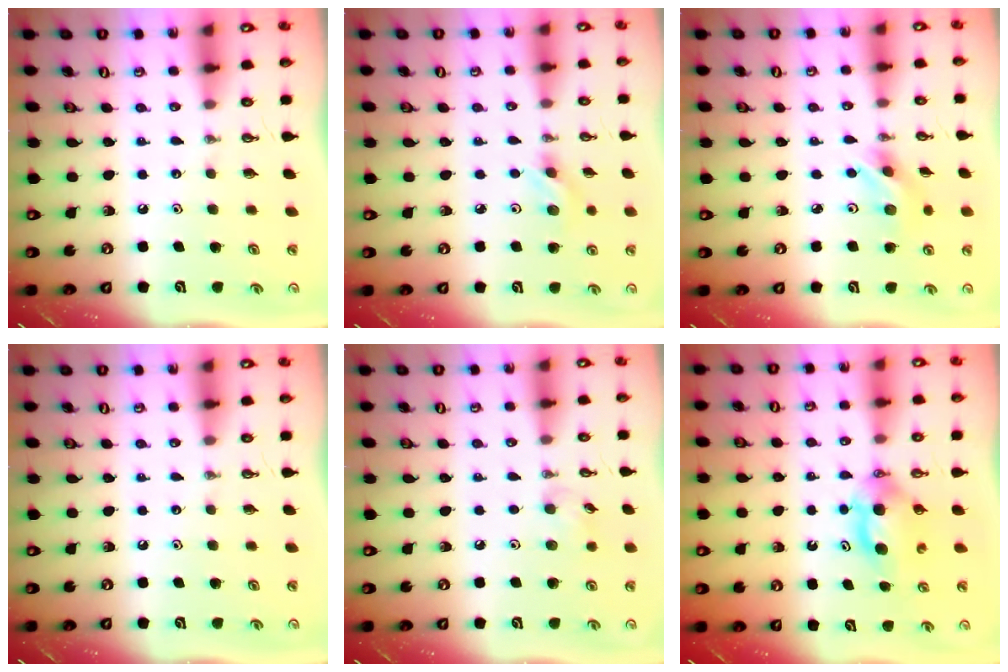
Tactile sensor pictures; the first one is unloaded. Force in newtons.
{"total": 8.5, "press": 6.6, "slide": 5.3}
{"total": 6.4, "press": 6.4, "slide": 0.2}
{"total": 0.0}
{"total": 5.7, "press": 5.5, "slide": 1.4}
{"total": 6.9, "press": 5.1, "slide": 4.7}